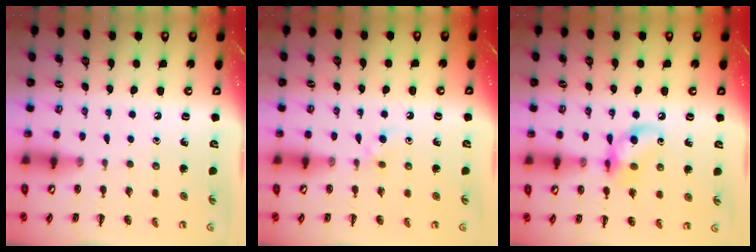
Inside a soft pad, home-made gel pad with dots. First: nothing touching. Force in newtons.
{"total": 3.7, "press": 3.4, "slide": 1.4}
{"total": 11.3, "press": 11.2, "slide": 1.4}